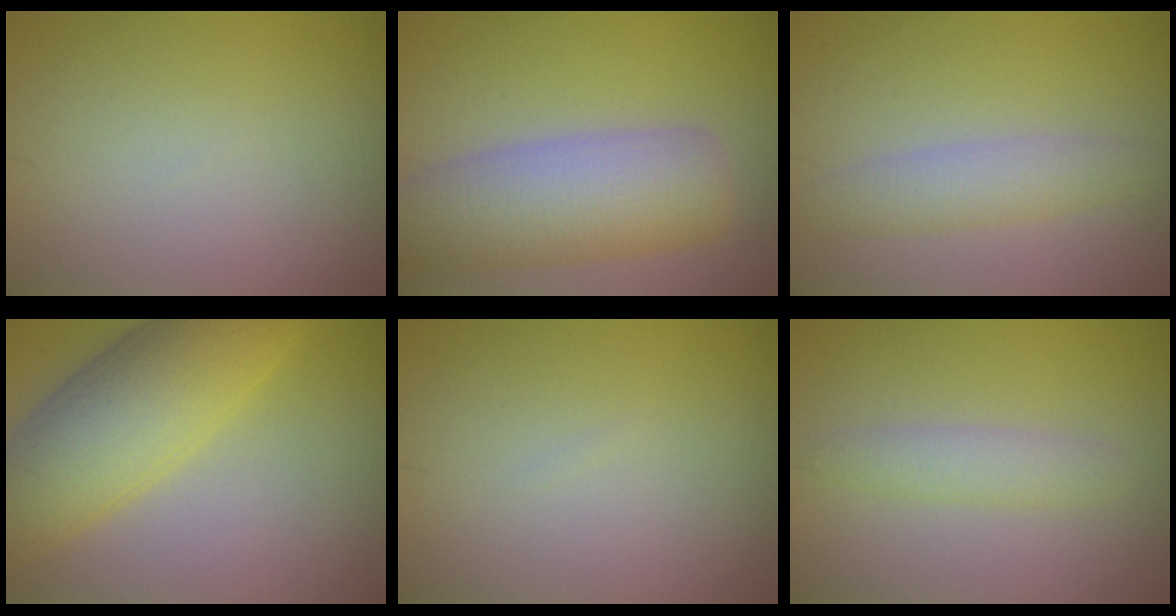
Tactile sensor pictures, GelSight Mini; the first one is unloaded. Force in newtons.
{"total": 8.1, "press": 8.1, "slide": 0.6}
{"total": 2.8, "press": 2.8, "slide": 0.1}
{"total": 8.6, "press": 8.6, "slide": 0.3}
{"total": 0.0}
{"total": 2.1, "press": 2.1, "slide": 0.1}